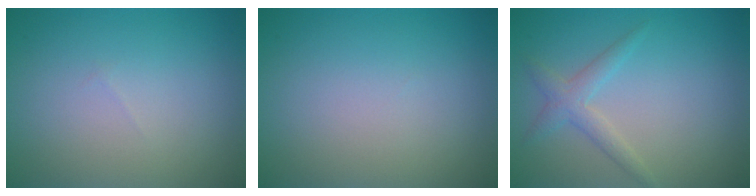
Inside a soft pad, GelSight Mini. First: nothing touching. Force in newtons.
{"total": 0.0}
{"total": 2.0, "press": 2.0, "slide": 0.1}